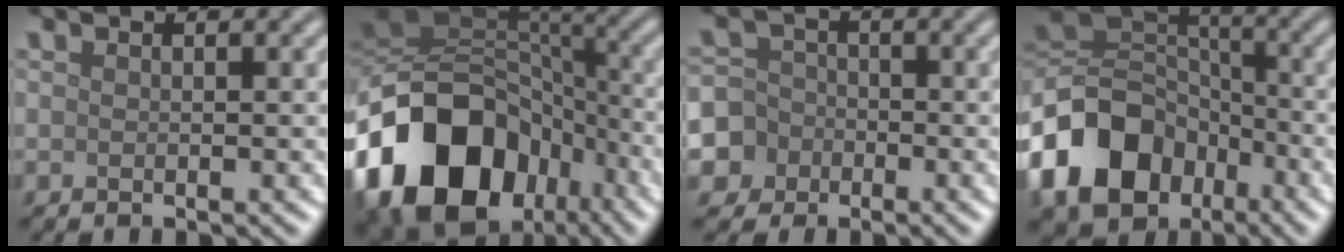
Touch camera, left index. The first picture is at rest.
{"total": 18.3, "force": [-8.3, 13.1, 9.6], "torque": [-0.206, -0.021, -0.143]}
{"total": 6.9, "force": [-3.1, 6.1, 0.8], "torque": [-0.018, -0.003, -0.081]}
{"total": 12.7, "force": [-6.1, 9.0, 6.5], "torque": [-0.146, -0.007, -0.122]}